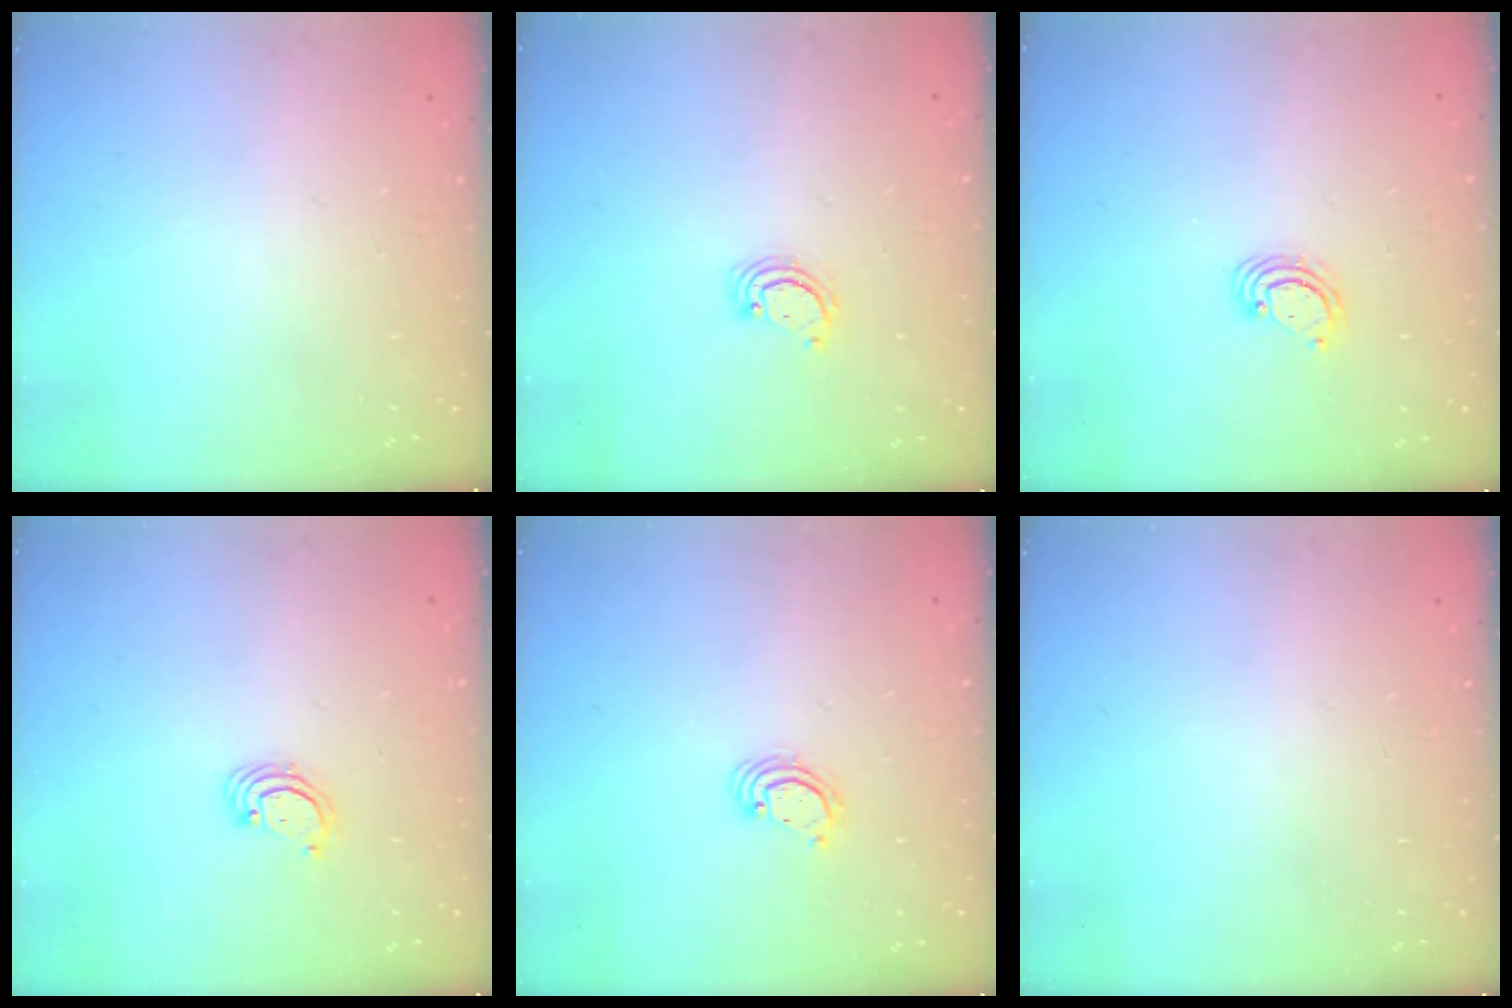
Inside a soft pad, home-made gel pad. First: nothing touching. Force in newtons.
{"total": 2.6, "press": 2.6, "slide": 0.3}
{"total": 2.4, "press": 2.4, "slide": 0.2}
{"total": 2.5, "press": 2.5, "slide": 0.2}
{"total": 2.2, "press": 2.2, "slide": 0.2}
{"total": 0.0}